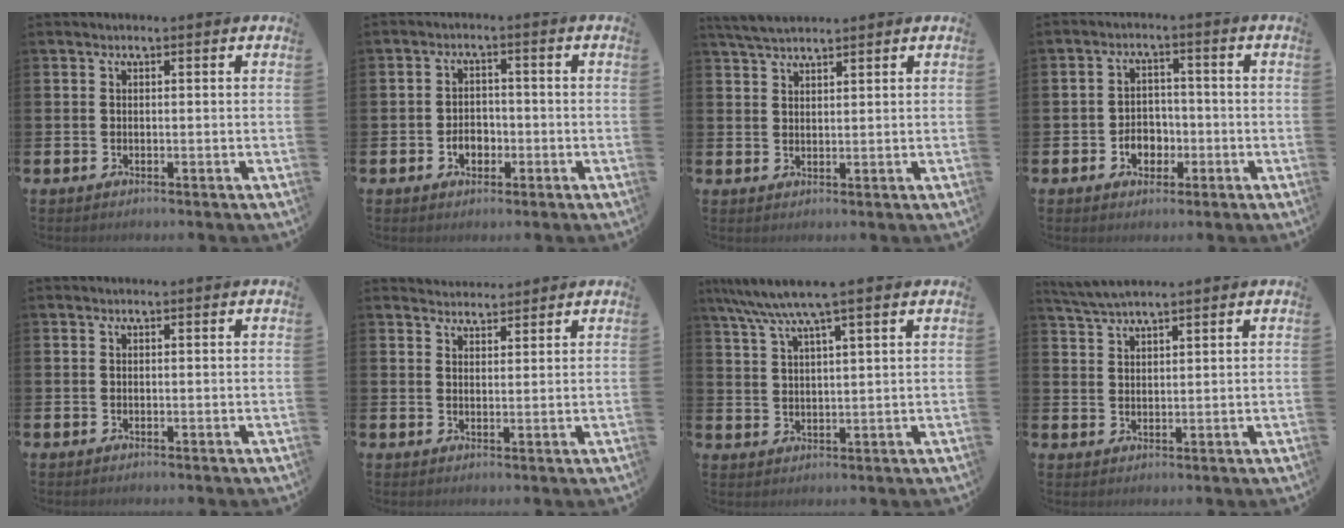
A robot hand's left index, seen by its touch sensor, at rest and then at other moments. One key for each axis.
{"total": 2.9, "fx": -1.0, "fy": 2.2, "fz": 1.6, "tx": -0.015, "ty": -0.004, "tz": -0.027}
{"total": 3.7, "fx": 3.4, "fy": 0.6, "fz": 1.2, "tx": -0.035, "ty": -0.007, "tz": 0.065}
{"total": 3.7, "fx": -1.3, "fy": 3.0, "fz": 1.7, "tx": -0.027, "ty": 0.001, "tz": -0.032}
{"total": 0.0}
{"total": 3.0, "fx": 2.9, "fy": 0.6, "fz": -0.4, "tx": 0.002, "ty": -0.014, "tz": 0.053}
{"total": 6.8, "fx": 5.6, "fy": 0.3, "fz": 3.9, "tx": -0.092, "ty": -0.016, "tz": 0.098}
{"total": 3.9, "fx": 3.7, "fy": 0.2, "fz": 1.1, "tx": -0.035, "ty": -0.007, "tz": 0.069}